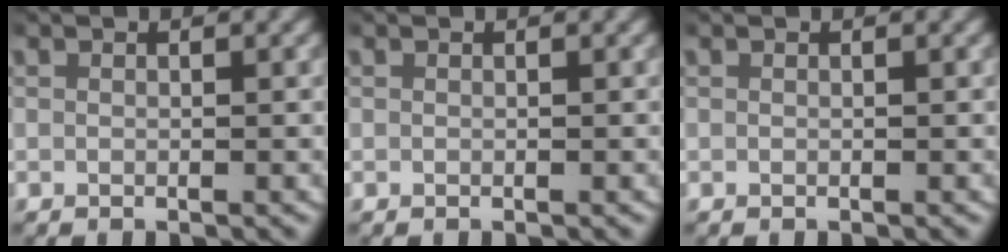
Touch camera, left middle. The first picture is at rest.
{"total": 0.0}
{"total": 0.0}